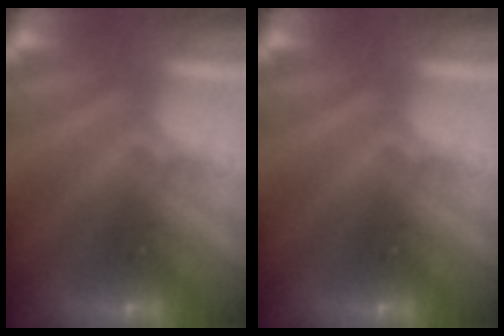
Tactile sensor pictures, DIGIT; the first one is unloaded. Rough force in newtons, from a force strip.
{"total": 0.0}